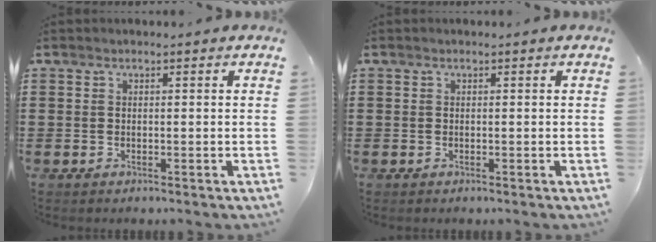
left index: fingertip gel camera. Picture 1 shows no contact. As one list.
[{"total": 0.0}]